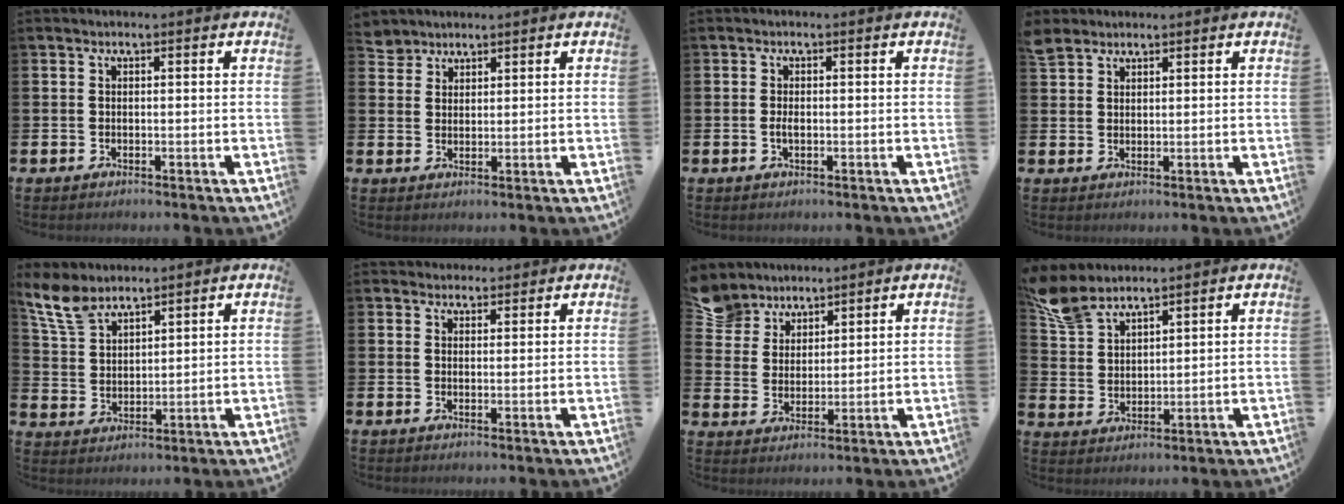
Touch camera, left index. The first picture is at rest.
{"total": 3.3, "force": [3.0, 1.1, -0.4], "torque": [0.006, -0.011, 0.057]}
{"total": 1.2, "force": [-0.2, 0.6, 1.1], "torque": [-0.021, 0.002, -0.005]}
{"total": 3.2, "force": [2.9, 1.3, 0.2], "torque": [-0.005, -0.007, 0.054]}
{"total": 7.5, "force": [6.6, 2.4, 2.7], "torque": [-0.083, -0.018, 0.123]}
{"total": 2.5, "force": [2.3, 0.9, -0.2], "torque": [0.009, -0.009, 0.042]}
{"total": 6.4, "force": [5.9, 2.6, -0.5], "torque": [-0.023, -0.035, 0.112]}
{"total": 6.5, "force": [5.9, 2.2, 1.7], "torque": [-0.056, -0.019, 0.110]}